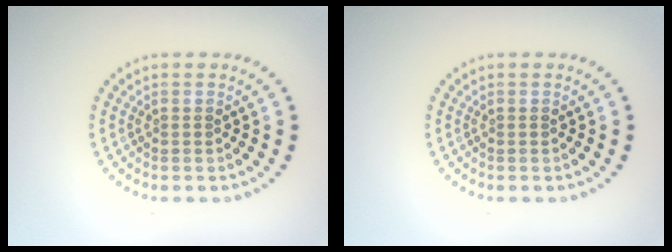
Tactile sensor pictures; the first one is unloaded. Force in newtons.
{"total": 0.0}